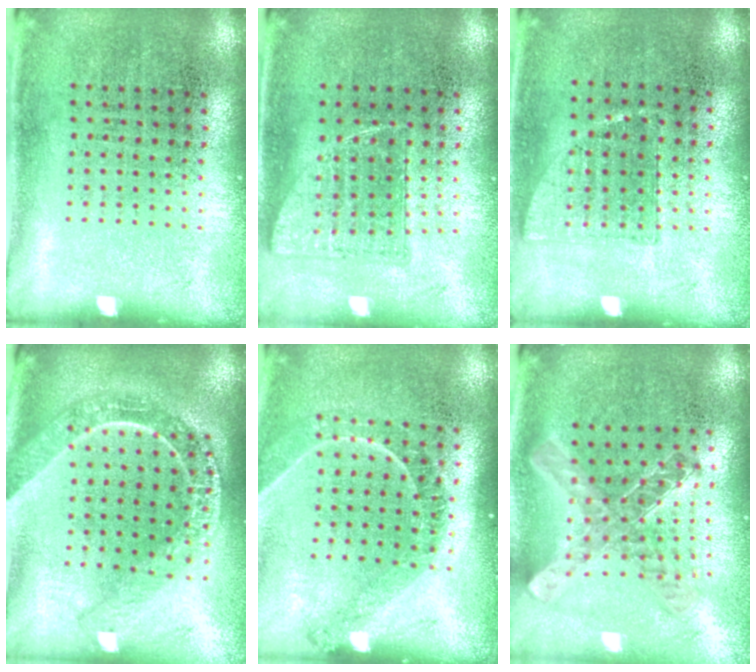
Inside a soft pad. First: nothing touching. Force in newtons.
{"total": 0.9, "press": 0.8, "slide": 0.3}
{"total": 0.7, "press": 0.7, "slide": 0.3}
{"total": 2.2, "press": 1.8, "slide": 1.2}
{"total": 1.2, "press": 1.2, "slide": 0.2}
{"total": 1.1, "press": 1.0, "slide": 0.3}